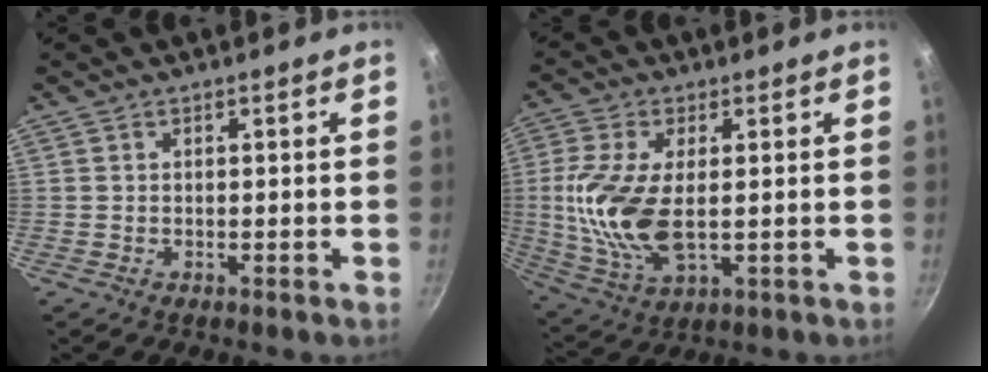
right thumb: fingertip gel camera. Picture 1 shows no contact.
{"total": 13.9, "force": [0.4, 6.8, 12.1], "torque": [-0.248, -0.011, 0.010]}